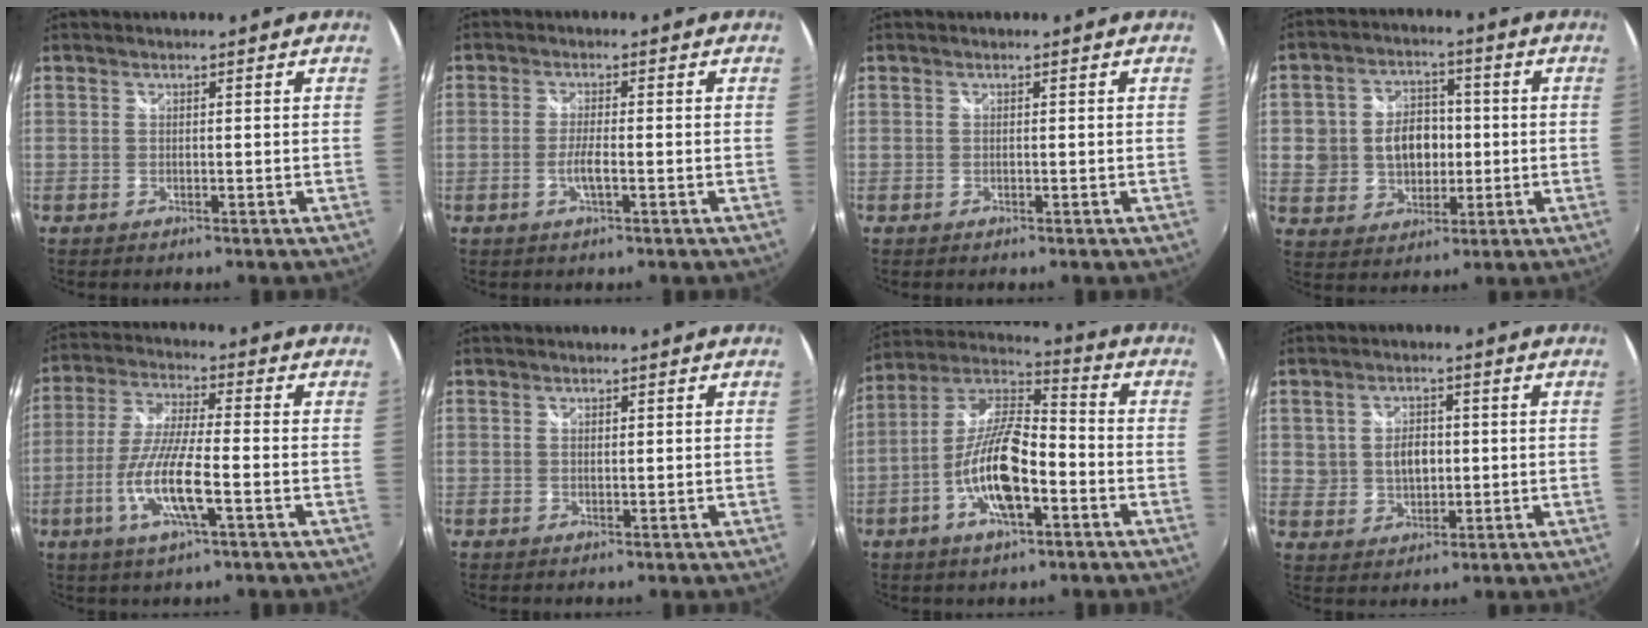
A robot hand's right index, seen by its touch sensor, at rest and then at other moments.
{"total": 3.2, "force": [-1.2, 0.2, 3.0], "torque": [-0.060, -0.003, -0.023]}
{"total": 0.0}
{"total": 10.5, "force": [0.0, 8.8, 5.8], "torque": [-0.128, 0.021, 0.011]}
{"total": 11.8, "force": [-4.0, 1.7, 10.9], "torque": [-0.227, -0.009, -0.077]}
{"total": 0.7, "force": [0.3, 0.4, 0.5], "torque": [-0.008, 0.002, 0.005]}
{"total": 14.5, "force": [-5.2, 4.9, 12.6], "torque": [-0.253, 0.000, -0.100]}
{"total": 5.8, "force": [0.7, 4.5, 3.7], "torque": [-0.066, 0.005, 0.017]}